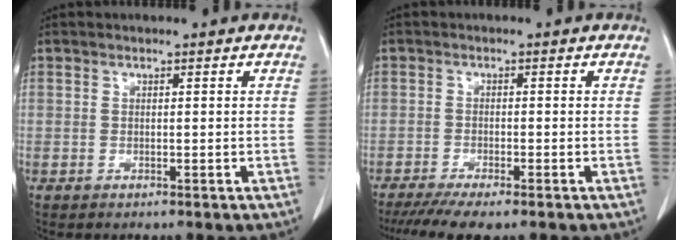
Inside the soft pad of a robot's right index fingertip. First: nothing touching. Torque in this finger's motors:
{"motor_torque": [-0.05, -0.05, 0.17, 0.03]}